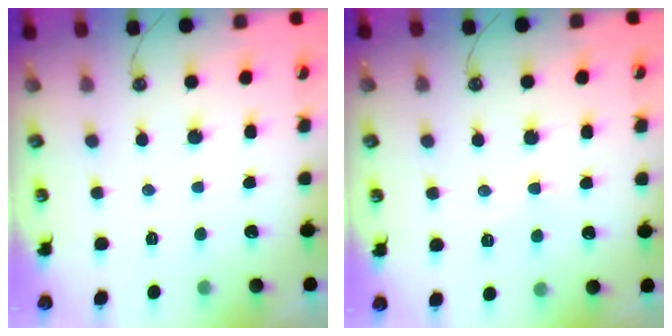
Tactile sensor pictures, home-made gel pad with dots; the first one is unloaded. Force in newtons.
{"total": 0.8, "press": 0.7, "slide": 0.5}